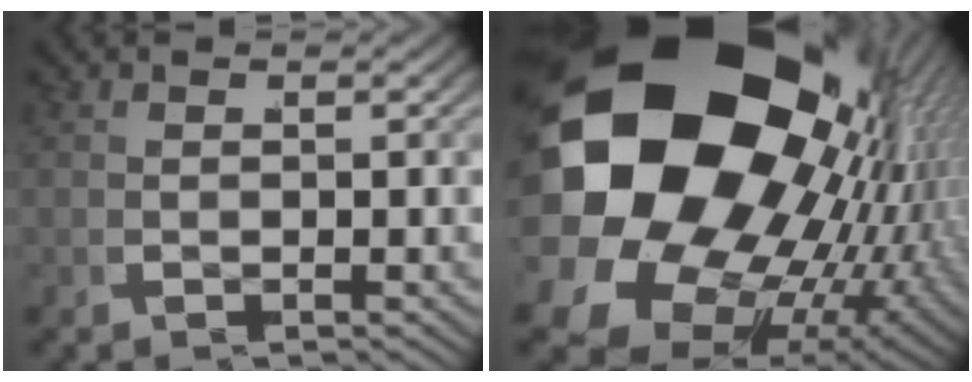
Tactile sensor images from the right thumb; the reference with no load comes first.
{"total": 36.7, "force": [0.6, 26.1, 25.8], "torque": [-0.441, -0.042, 0.004]}